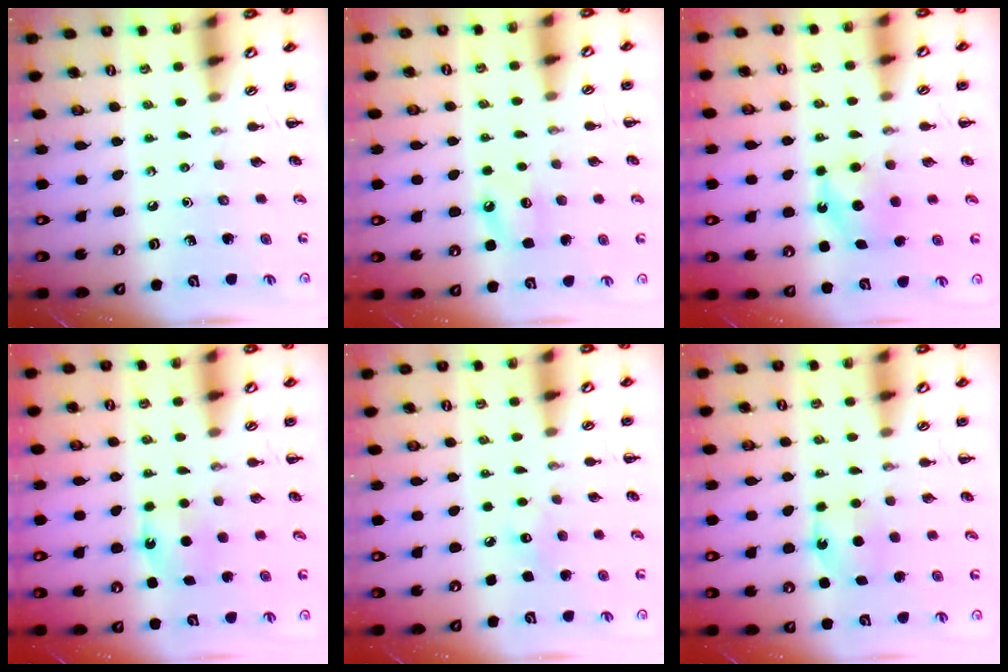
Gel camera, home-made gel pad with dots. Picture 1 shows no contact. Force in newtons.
{"total": 6.4, "press": 6.2, "slide": 1.8}
{"total": 7.0, "press": 6.8, "slide": 1.6}
{"total": 5.6, "press": 5.5, "slide": 1.4}
{"total": 5.9, "press": 5.8, "slide": 1.2}
{"total": 5.7, "press": 5.4, "slide": 1.7}